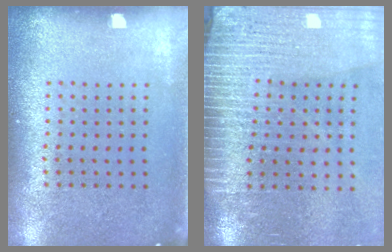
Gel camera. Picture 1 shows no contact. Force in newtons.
{"total": 3.7, "press": 3.2, "slide": 1.9}